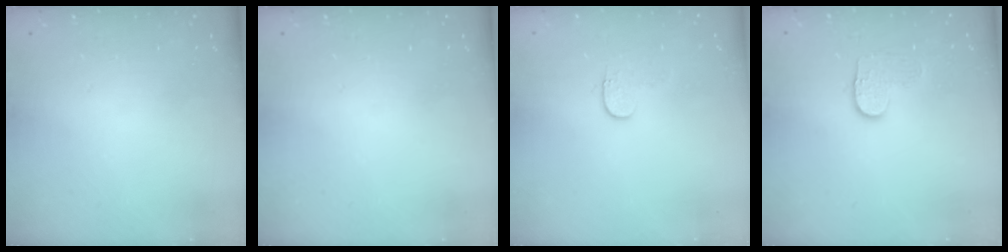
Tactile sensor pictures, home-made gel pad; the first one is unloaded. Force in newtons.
{"total": 0.0}
{"total": 4.1, "press": 4.1, "slide": 0.4}
{"total": 4.3, "press": 4.3, "slide": 0.5}